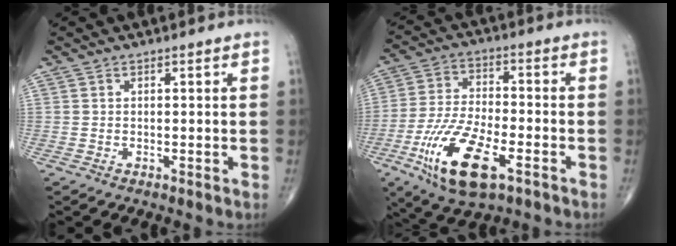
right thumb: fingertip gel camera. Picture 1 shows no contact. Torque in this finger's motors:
{"motor_torque": [4.03, 0.99, 1.56, -0.42, 0.22]}